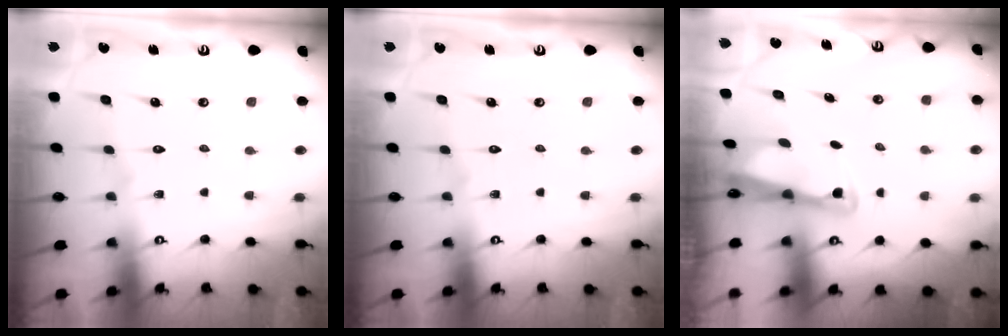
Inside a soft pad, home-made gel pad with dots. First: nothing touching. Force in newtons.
{"total": 0.0}
{"total": 2.6, "press": 2.6, "slide": 0.2}